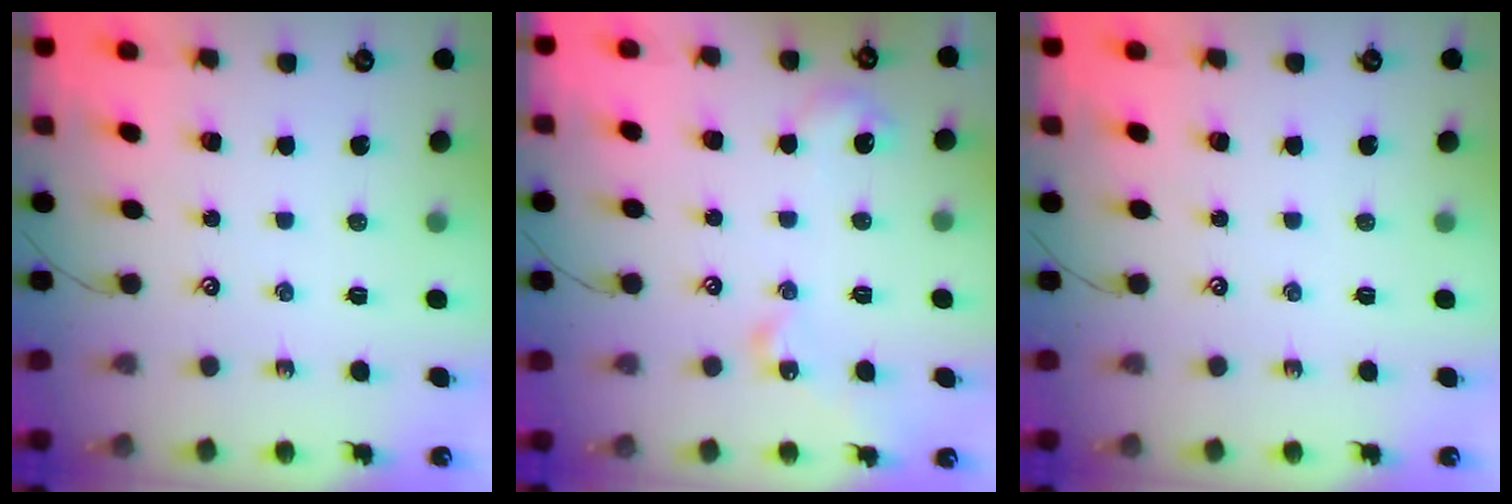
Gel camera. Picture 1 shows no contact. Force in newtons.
{"total": 5.3, "press": 5.2, "slide": 0.7}
{"total": 0.0}